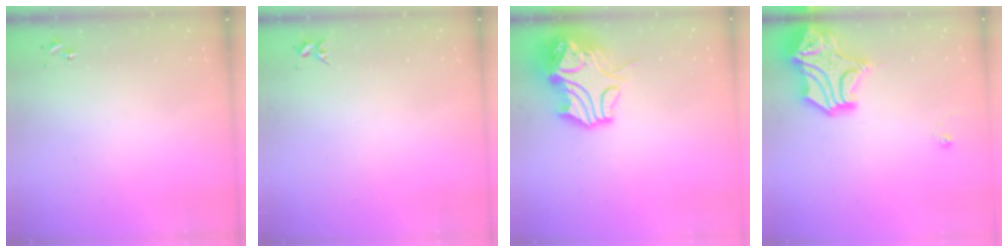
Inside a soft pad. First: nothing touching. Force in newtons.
{"total": 3.3, "press": 3.3, "slide": 0.4}
{"total": 13.9, "press": 13.8, "slide": 2.1}
{"total": 17.1, "press": 16.9, "slide": 2.2}